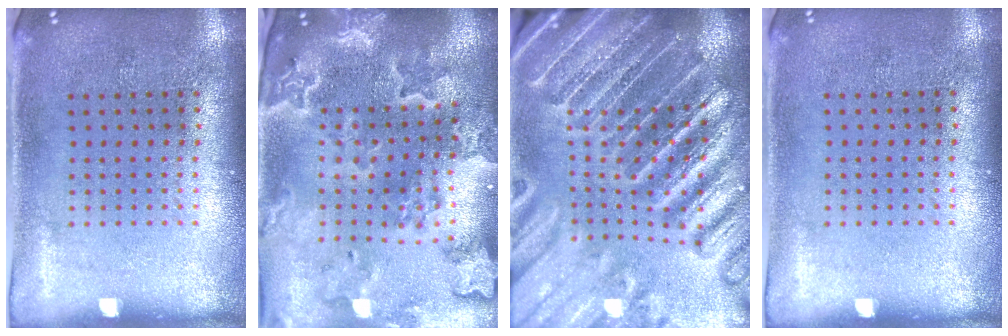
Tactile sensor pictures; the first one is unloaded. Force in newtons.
{"total": 3.1, "press": 2.8, "slide": 1.2}
{"total": 4.3, "press": 4.0, "slide": 1.3}
{"total": 0.0}